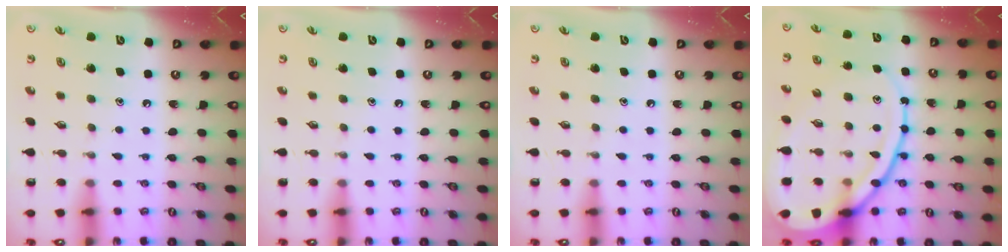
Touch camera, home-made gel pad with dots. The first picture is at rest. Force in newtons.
{"total": 0.0}
{"total": 0.0}
{"total": 20.4, "press": 20.3, "slide": 2.1}